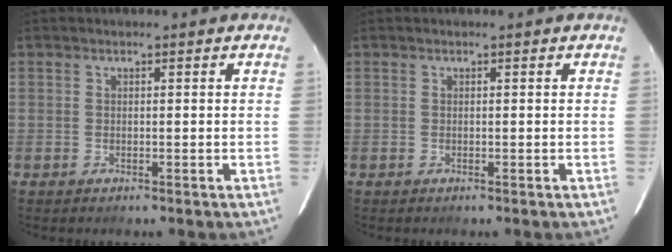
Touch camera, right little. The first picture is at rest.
{"total": 0.0}